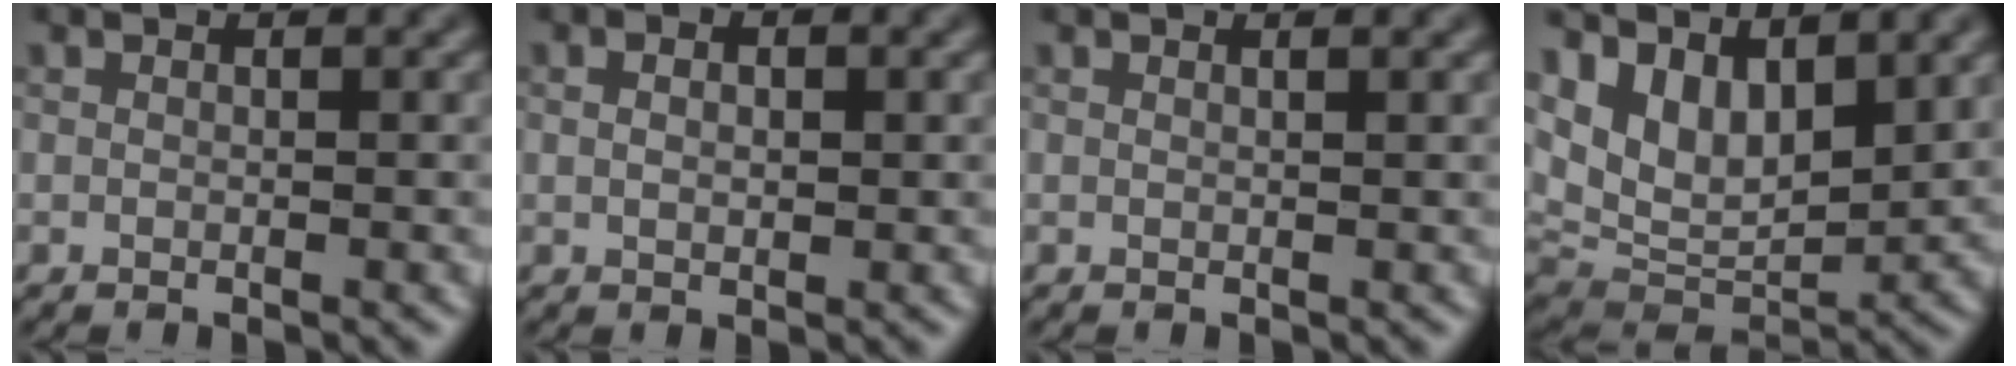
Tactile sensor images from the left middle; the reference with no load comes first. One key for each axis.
{"total": 1.5, "fx": 0.3, "fy": 0.9, "fz": 1.2, "tx": -0.020, "ty": 0.000, "tz": 0.006}
{"total": 1.1, "fx": 0.6, "fy": 0.4, "fz": 0.8, "tx": -0.005, "ty": 0.000, "tz": 0.001}
{"total": 8.5, "fx": 4.4, "fy": 4.5, "fz": 5.7, "tx": -0.107, "ty": -0.014, "tz": 0.084}